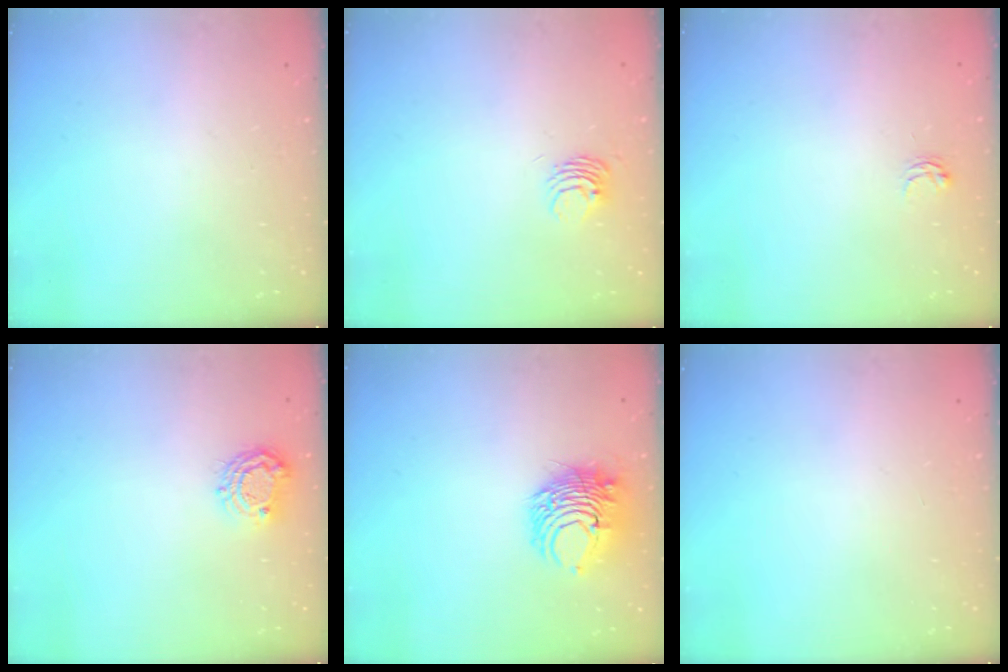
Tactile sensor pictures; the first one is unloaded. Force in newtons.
{"total": 4.0, "press": 4.0, "slide": 0.2}
{"total": 2.9, "press": 2.9, "slide": 0.4}
{"total": 7.5, "press": 7.4, "slide": 0.9}
{"total": 8.6, "press": 8.5, "slide": 1.1}
{"total": 0.0}